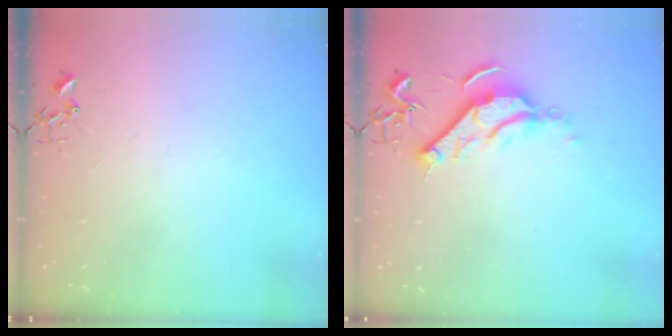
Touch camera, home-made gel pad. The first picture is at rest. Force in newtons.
{"total": 9.6, "press": 9.6, "slide": 0.1}